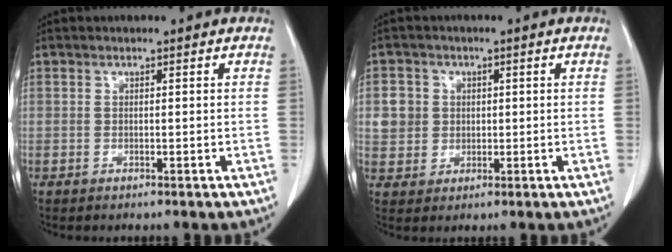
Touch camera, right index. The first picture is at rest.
{"total": 4.8, "force": [1.0, 4.6, 0.9], "torque": [-0.013, 0.011, 0.023]}